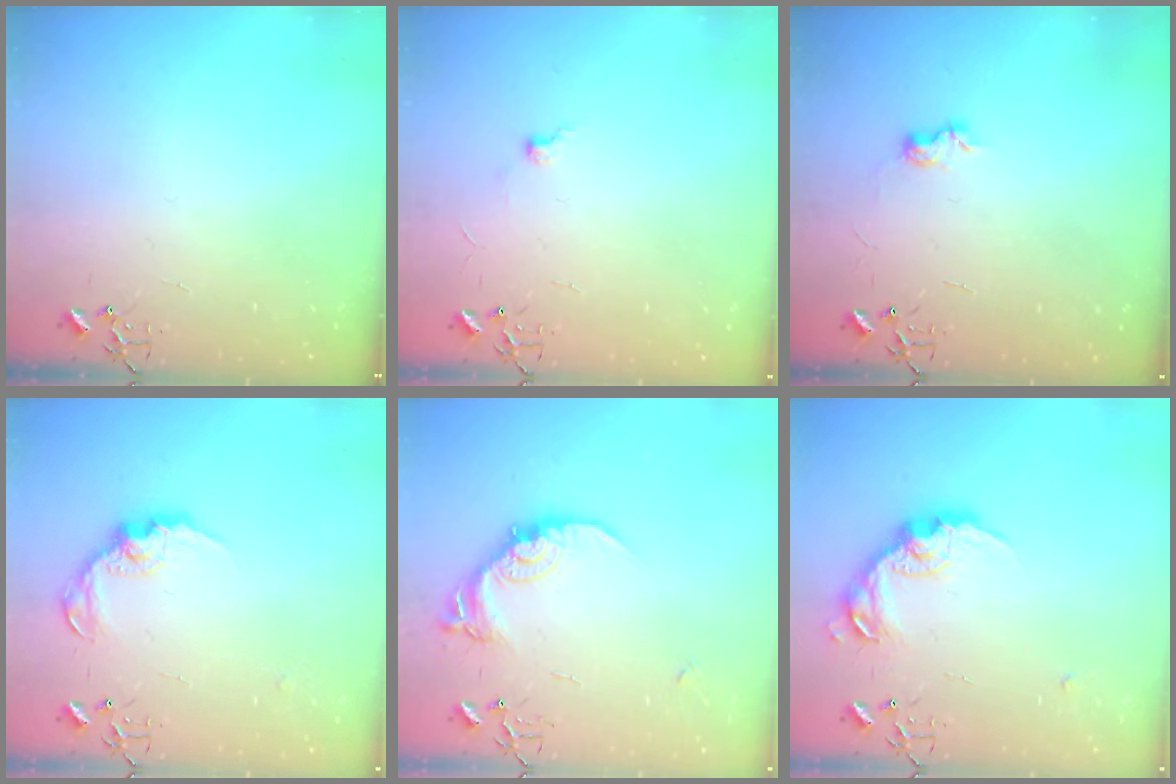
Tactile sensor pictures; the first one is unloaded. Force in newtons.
{"total": 4.7, "press": 4.7, "slide": 0.6}
{"total": 6.7, "press": 6.7, "slide": 0.1}
{"total": 12.2, "press": 12.2, "slide": 0.5}
{"total": 15.7, "press": 15.6, "slide": 0.8}
{"total": 15.4, "press": 15.4, "slide": 0.9}